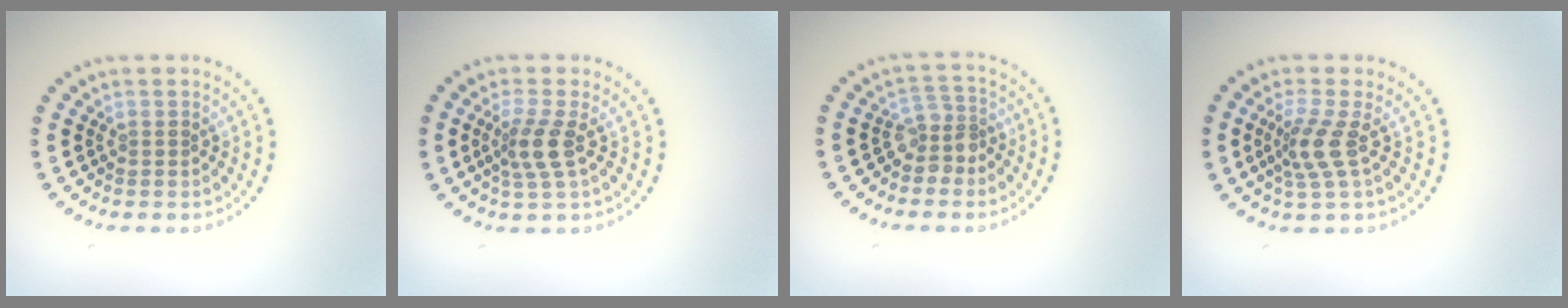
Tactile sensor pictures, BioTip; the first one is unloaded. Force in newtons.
{"total": 2.7, "press": 2.0, "slide": 1.7}
{"total": 2.5, "press": 1.9, "slide": 1.6}
{"total": 2.9, "press": 2.1, "slide": 2.0}